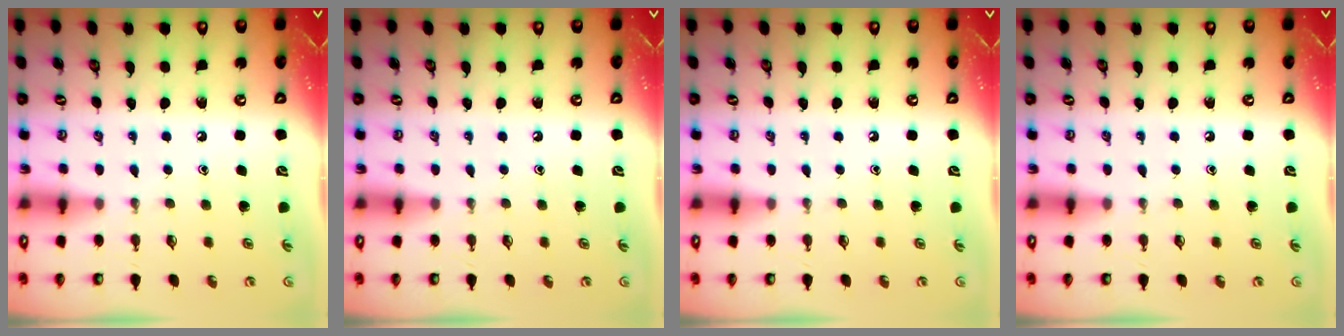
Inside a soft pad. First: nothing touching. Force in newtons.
{"total": 0.0}
{"total": 0.0}
{"total": 0.0}